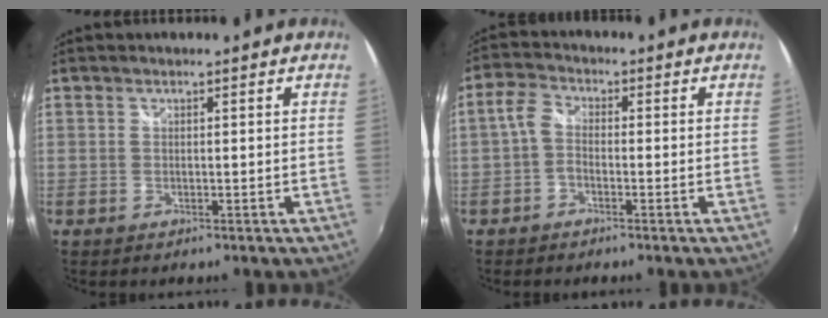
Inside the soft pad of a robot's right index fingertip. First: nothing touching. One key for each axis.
{"total": 3.4, "fx": -1.4, "fy": 2.1, "fz": 2.3, "tx": -0.054, "ty": 0.012, "tz": -0.032}